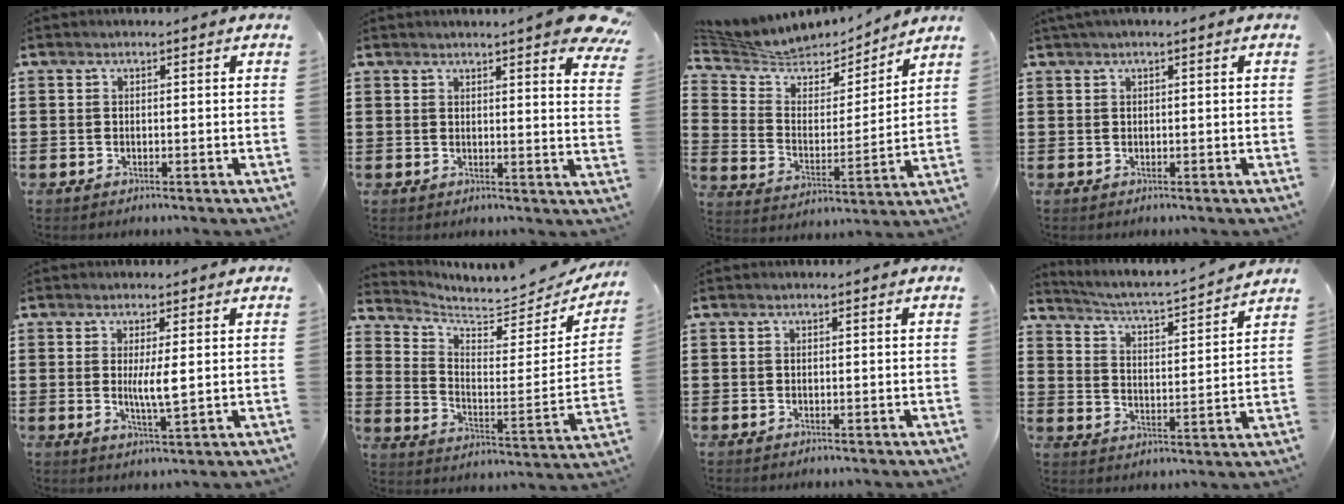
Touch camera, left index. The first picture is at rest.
{"total": 5.4, "force": [4.7, -0.4, 2.7], "torque": [-0.043, -0.024, 0.080]}
{"total": 6.0, "force": [5.5, 2.3, 0.7], "torque": [-0.052, -0.041, 0.092]}
{"total": 0.8, "force": [0.3, -0.1, 0.7], "torque": [-0.012, -0.002, 0.007]}
{"total": 4.1, "force": [0.6, 0.4, 4.0], "torque": [-0.075, -0.004, 0.008]}
{"total": 5.0, "force": [4.9, 0.9, 1.0], "torque": [-0.042, -0.049, 0.078]}
{"total": 0.0}
{"total": 3.0, "force": [2.8, -0.3, 1.0], "torque": [-0.037, -0.035, 0.037]}